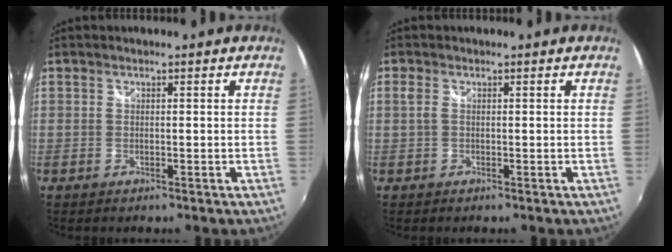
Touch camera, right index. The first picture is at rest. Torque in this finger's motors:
{"motor_torque": [0.02, 0.07, 0.11, 0.03]}